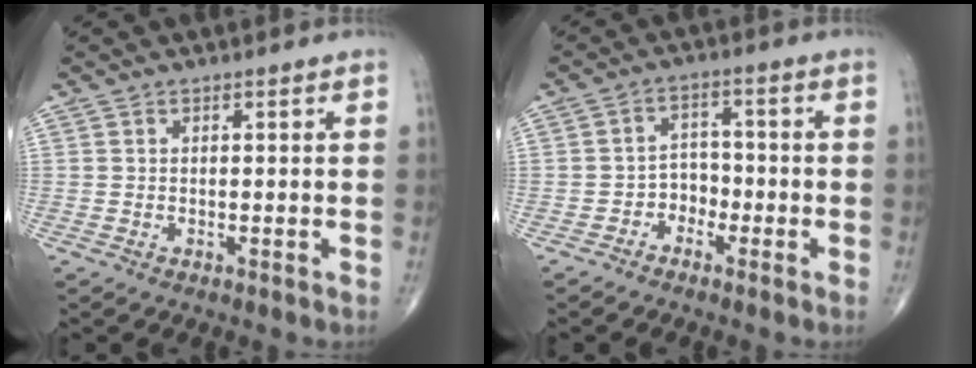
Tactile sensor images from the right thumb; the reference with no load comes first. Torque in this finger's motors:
{"motor_torque": [-0.13, 0.14, -0.11, -0.10, 0.03]}